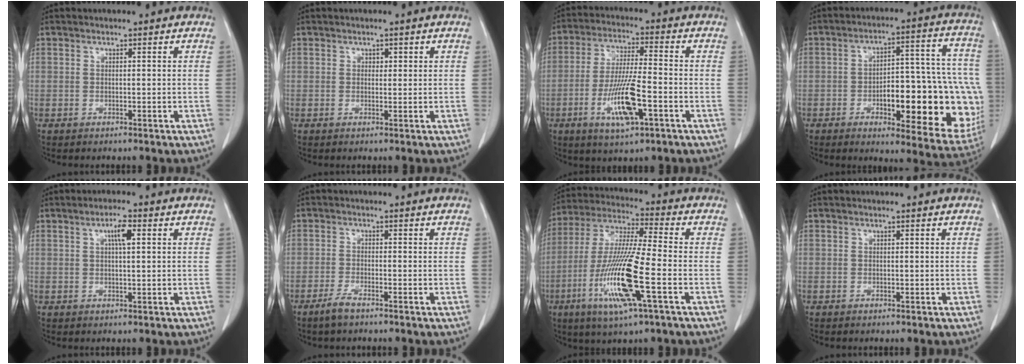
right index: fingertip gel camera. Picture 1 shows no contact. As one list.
[{"total": 1.1, "force": [0.5, 0.8, 0.6], "torque": [-0.004, -0.002, 0.006]}, {"total": 10.9, "force": [-4.0, 1.7, 10.0], "torque": [-0.195, -0.011, -0.071]}, {"total": 22.9, "force": [-5.3, 7.2, 21.1], "torque": [-0.196, 0.034, -0.048]}, {"total": 3.4, "force": [1.2, 0.6, 3.1], "torque": [-0.056, 0.003, 0.019]}, {"total": 2.5, "force": [-2.0, 0.3, 1.6], "torque": [-0.039, -0.003, -0.040]}, {"total": 15.9, "force": [-5.1, 0.8, 15.1], "torque": [-0.313, -0.019, -0.098]}, {"total": 0.0}]